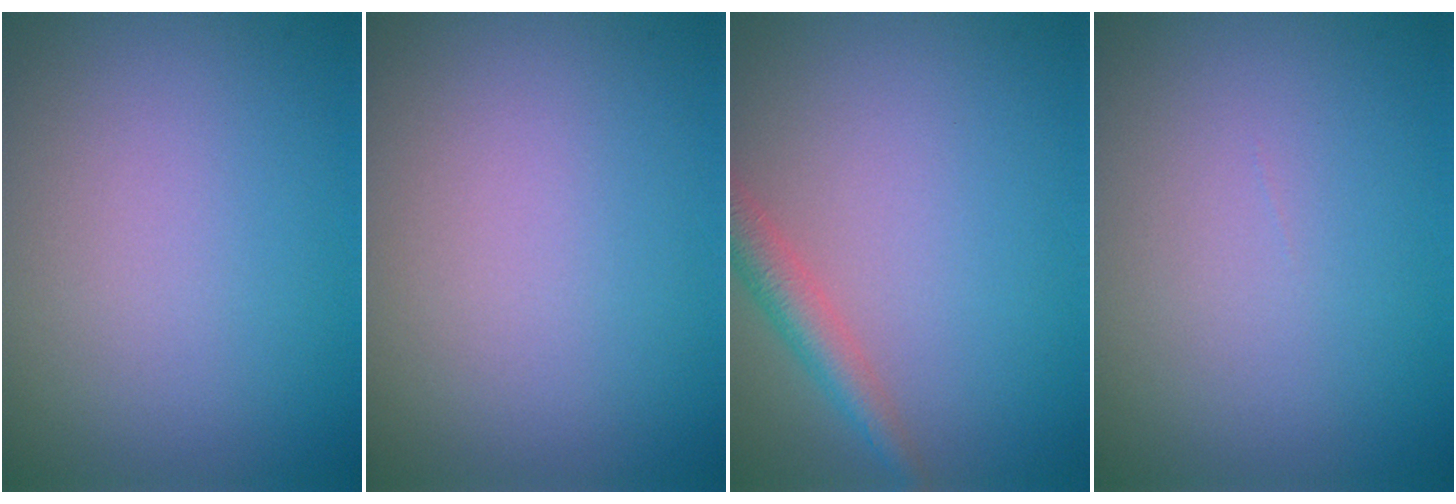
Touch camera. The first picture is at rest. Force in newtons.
{"total": 0.0}
{"total": 2.6, "press": 2.6, "slide": 0.1}
{"total": 0.0}